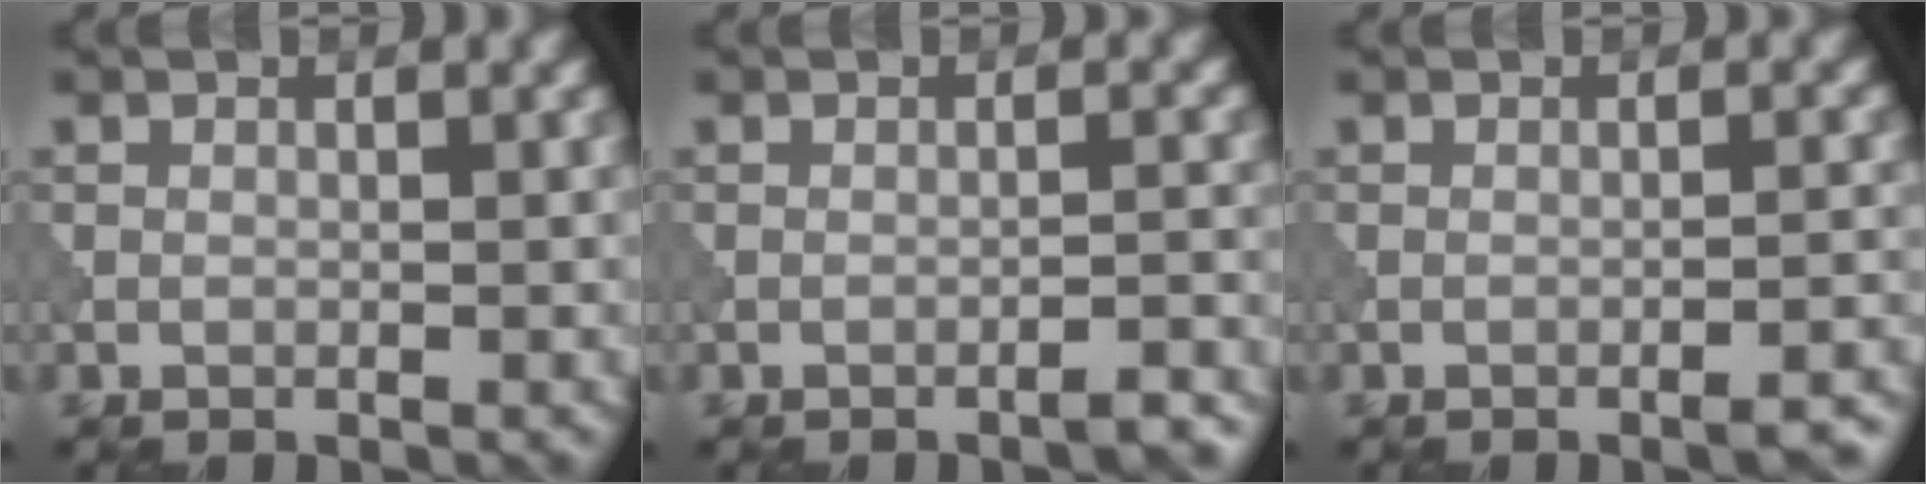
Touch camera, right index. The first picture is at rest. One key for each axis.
{"total": 2.3, "fx": -1.9, "fy": 0.4, "fz": 1.3, "tx": -0.010, "ty": 0.008, "tz": -0.032}
{"total": 2.4, "fx": -1.7, "fy": 0.5, "fz": 1.5, "tx": -0.014, "ty": 0.007, "tz": -0.028}